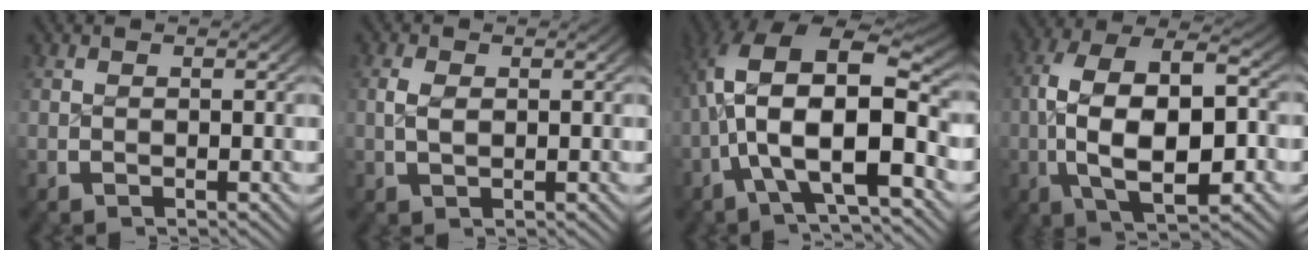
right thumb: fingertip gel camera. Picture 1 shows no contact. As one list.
[{"total": 1.5, "force": [0.3, 0.9, 1.1], "torque": [-0.028, -0.005, 0.010]}, {"total": 13.1, "force": [0.2, 7.8, 10.5], "torque": [-0.206, -0.030, 0.006]}, {"total": 12.9, "force": [-0.8, 7.7, 10.3], "torque": [-0.215, -0.040, 0.002]}]